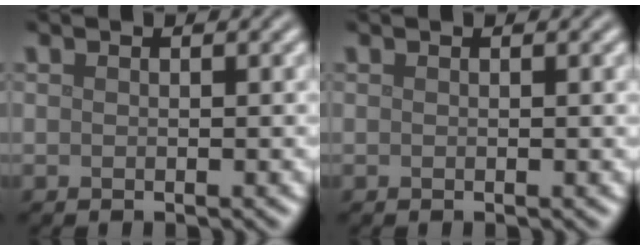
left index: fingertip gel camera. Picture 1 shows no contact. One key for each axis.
{"total": 0.0}